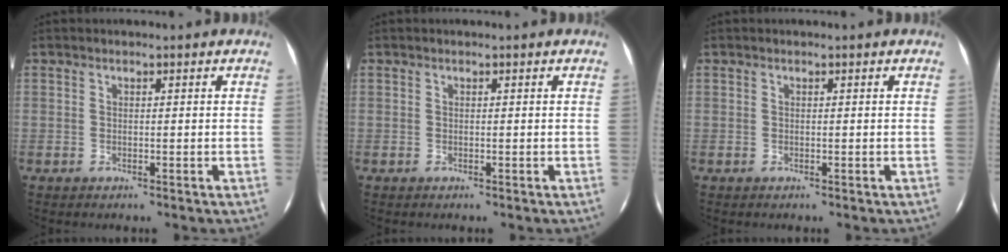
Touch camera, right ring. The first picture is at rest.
{"total": 0.0}
{"total": 0.0}